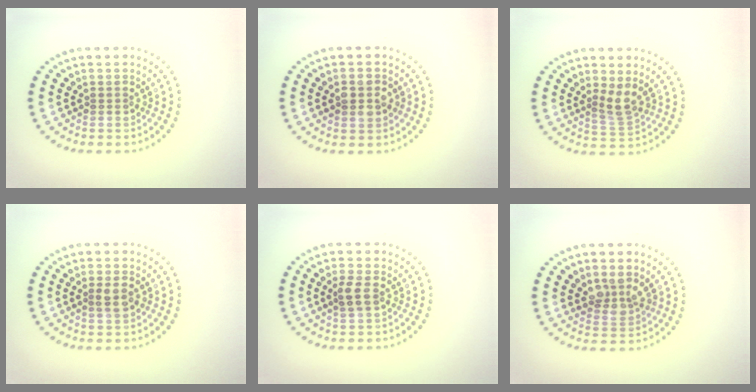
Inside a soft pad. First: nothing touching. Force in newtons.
{"total": 2.7, "press": 2.7, "slide": 0.1}
{"total": 2.2, "press": 1.6, "slide": 1.5}
{"total": 1.8, "press": 1.8, "slide": 0.3}
{"total": 1.8, "press": 1.7, "slide": 0.4}
{"total": 2.6, "press": 2.2, "slide": 1.4}